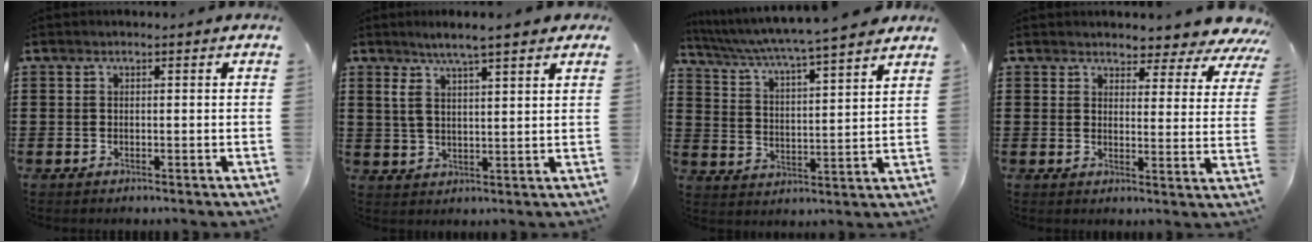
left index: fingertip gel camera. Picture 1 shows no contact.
{"total": 6.1, "force": [4.0, 1.4, 4.4], "torque": [-0.097, 0.002, 0.068]}
{"total": 4.6, "force": [4.2, -0.5, 1.8], "torque": [-0.056, -0.032, 0.064]}
{"total": 3.8, "force": [3.7, 0.8, 0.7], "torque": [-0.020, -0.027, 0.060]}